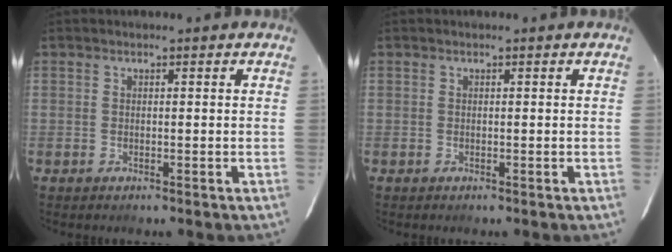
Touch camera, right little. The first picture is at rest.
{"total": 0.0}